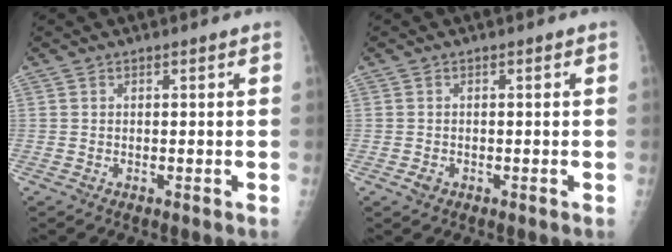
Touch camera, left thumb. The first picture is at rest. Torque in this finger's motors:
{"motor_torque": [-0.11, 0.24, 0.11, 0.02, -0.01]}